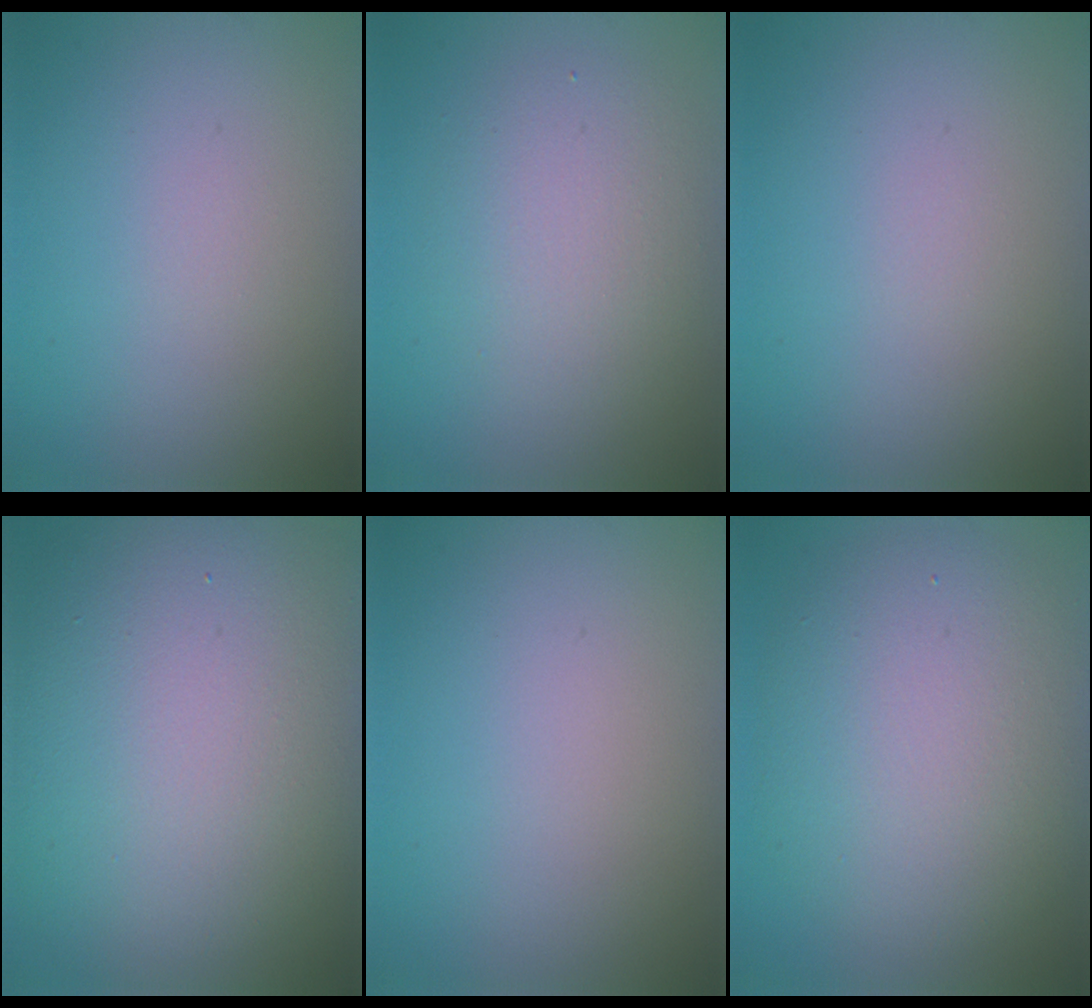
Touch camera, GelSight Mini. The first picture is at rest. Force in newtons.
{"total": 3.8, "press": 3.8, "slide": 0.1}
{"total": 0.0}
{"total": 17.2, "press": 17.2, "slide": 0.7}
{"total": 0.0}
{"total": 8.5, "press": 8.4, "slide": 1.1}